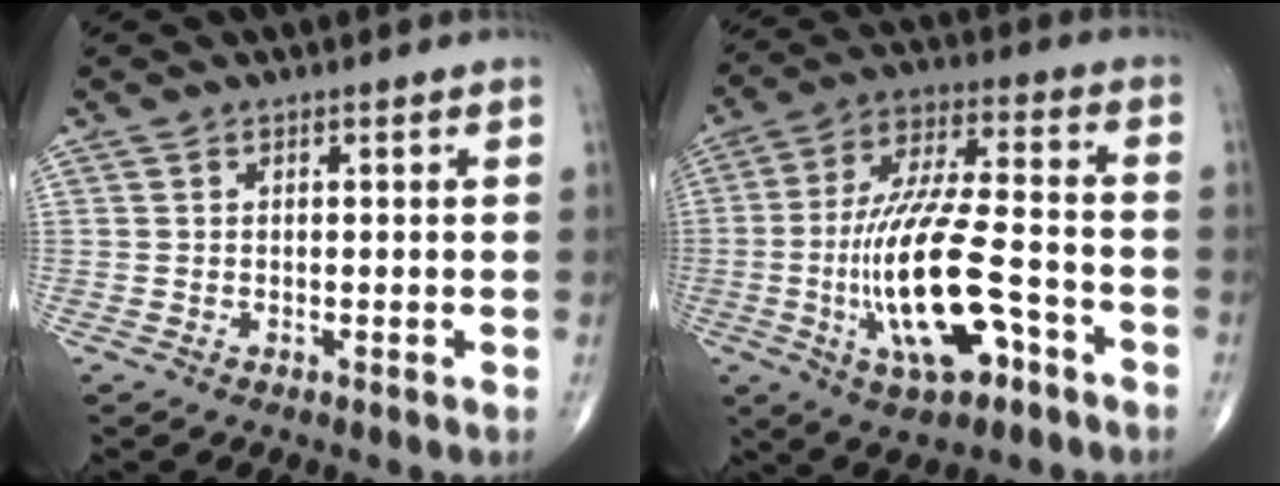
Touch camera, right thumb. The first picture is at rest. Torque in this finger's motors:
{"motor_torque": [2.29, 2.52, 1.53, -0.13, 0.57]}